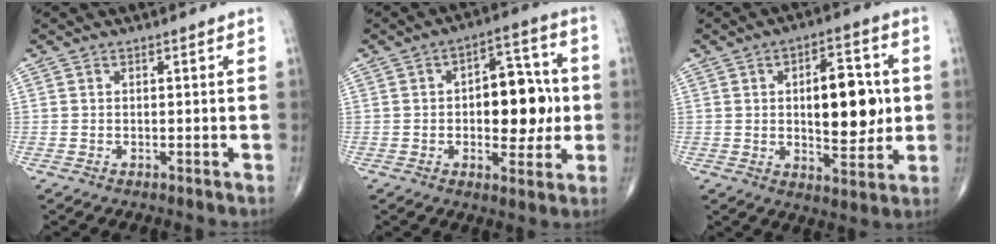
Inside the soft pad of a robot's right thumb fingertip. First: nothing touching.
{"total": 13.1, "force": [-0.1, 7.3, 10.8], "torque": [-0.102, 0.020, -0.001]}
{"total": 13.7, "force": [1.2, 6.6, 11.9], "torque": [-0.137, -0.004, 0.021]}